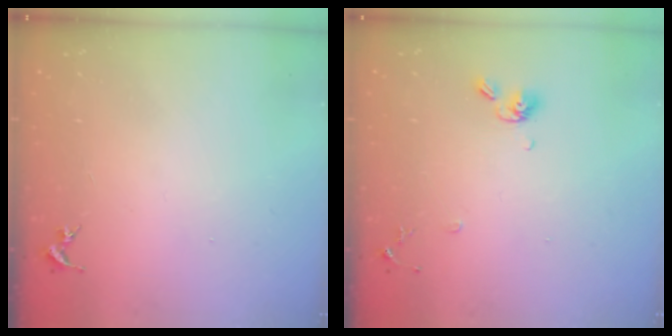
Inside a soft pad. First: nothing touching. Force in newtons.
{"total": 7.9, "press": 7.6, "slide": 2.0}